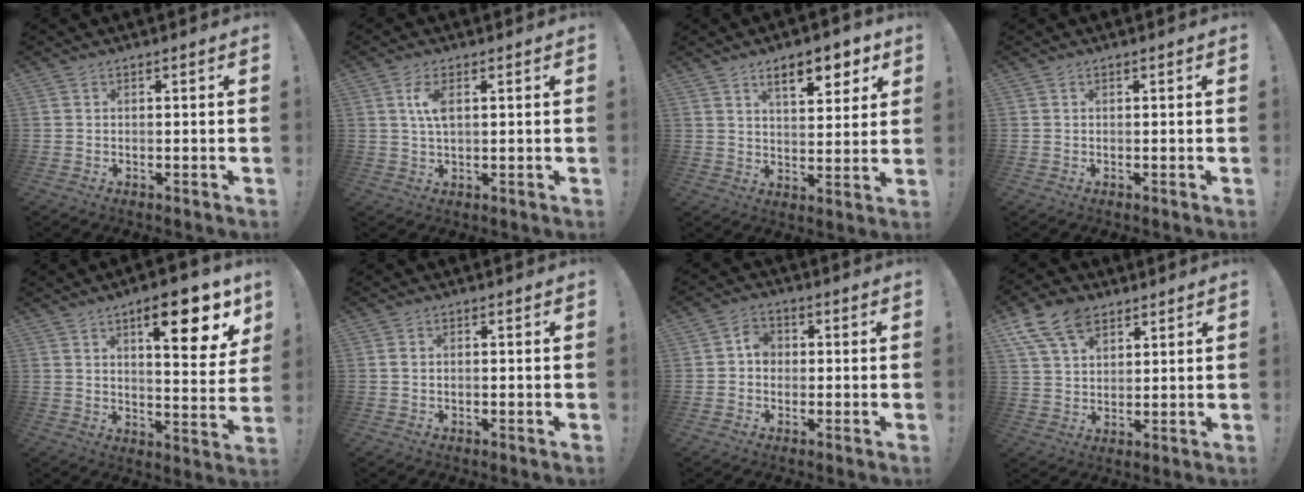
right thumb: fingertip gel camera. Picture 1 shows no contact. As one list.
[{"total": 5.1, "force": [1.3, 2.1, 4.4], "torque": [-0.081, -0.004, 0.016]}, {"total": 10.3, "force": [6.0, 3.8, 7.4], "torque": [-0.098, -0.025, 0.100]}, {"total": 0.0}, {"total": 15.8, "force": [8.2, 4.6, 12.6], "torque": [-0.163, -0.043, 0.122]}, {"total": 0.7, "force": [-0.1, 0.6, 0.4], "torque": [-0.007, 0.004, -0.002]}, {"total": 4.4, "force": [-0.6, 3.8, 2.3], "torque": [-0.028, 0.010, -0.013]}, {"total": 12.5, "force": [7.3, 7.8, 6.6], "torque": [-0.115, -0.025, 0.140]}]